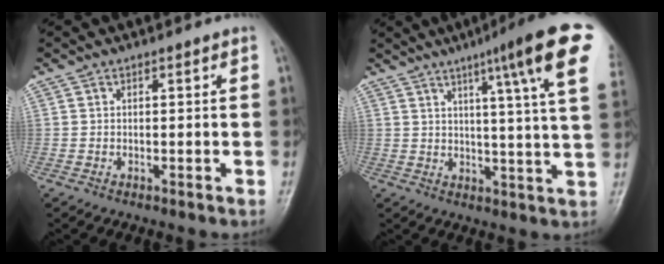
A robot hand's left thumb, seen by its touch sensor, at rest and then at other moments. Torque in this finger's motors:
{"motor_torque": [1.04, 0.21, 1.78, -0.99, 0.31]}